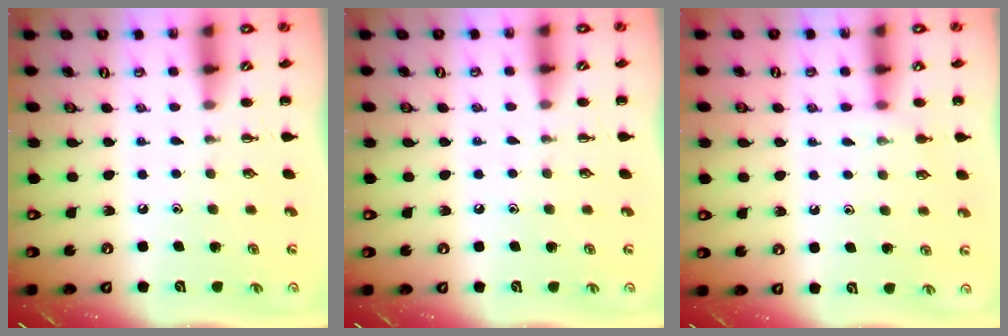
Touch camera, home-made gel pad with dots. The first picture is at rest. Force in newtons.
{"total": 3.6, "press": 3.4, "slide": 1.1}
{"total": 4.9, "press": 4.8, "slide": 1.2}